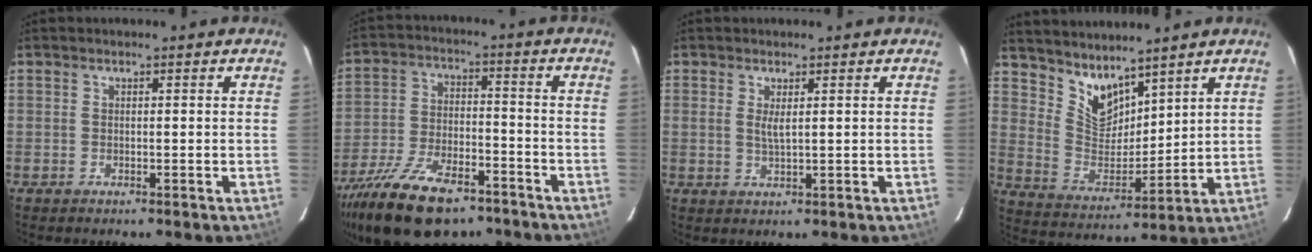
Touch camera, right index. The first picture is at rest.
{"total": 19.7, "force": [-14.0, 8.5, 10.9], "torque": [-0.233, -0.030, -0.234]}
{"total": 2.1, "force": [0.6, 0.4, 2.0], "torque": [-0.038, -0.003, 0.010]}
{"total": 9.2, "force": [7.7, 3.9, 3.3], "torque": [-0.063, -0.004, 0.160]}